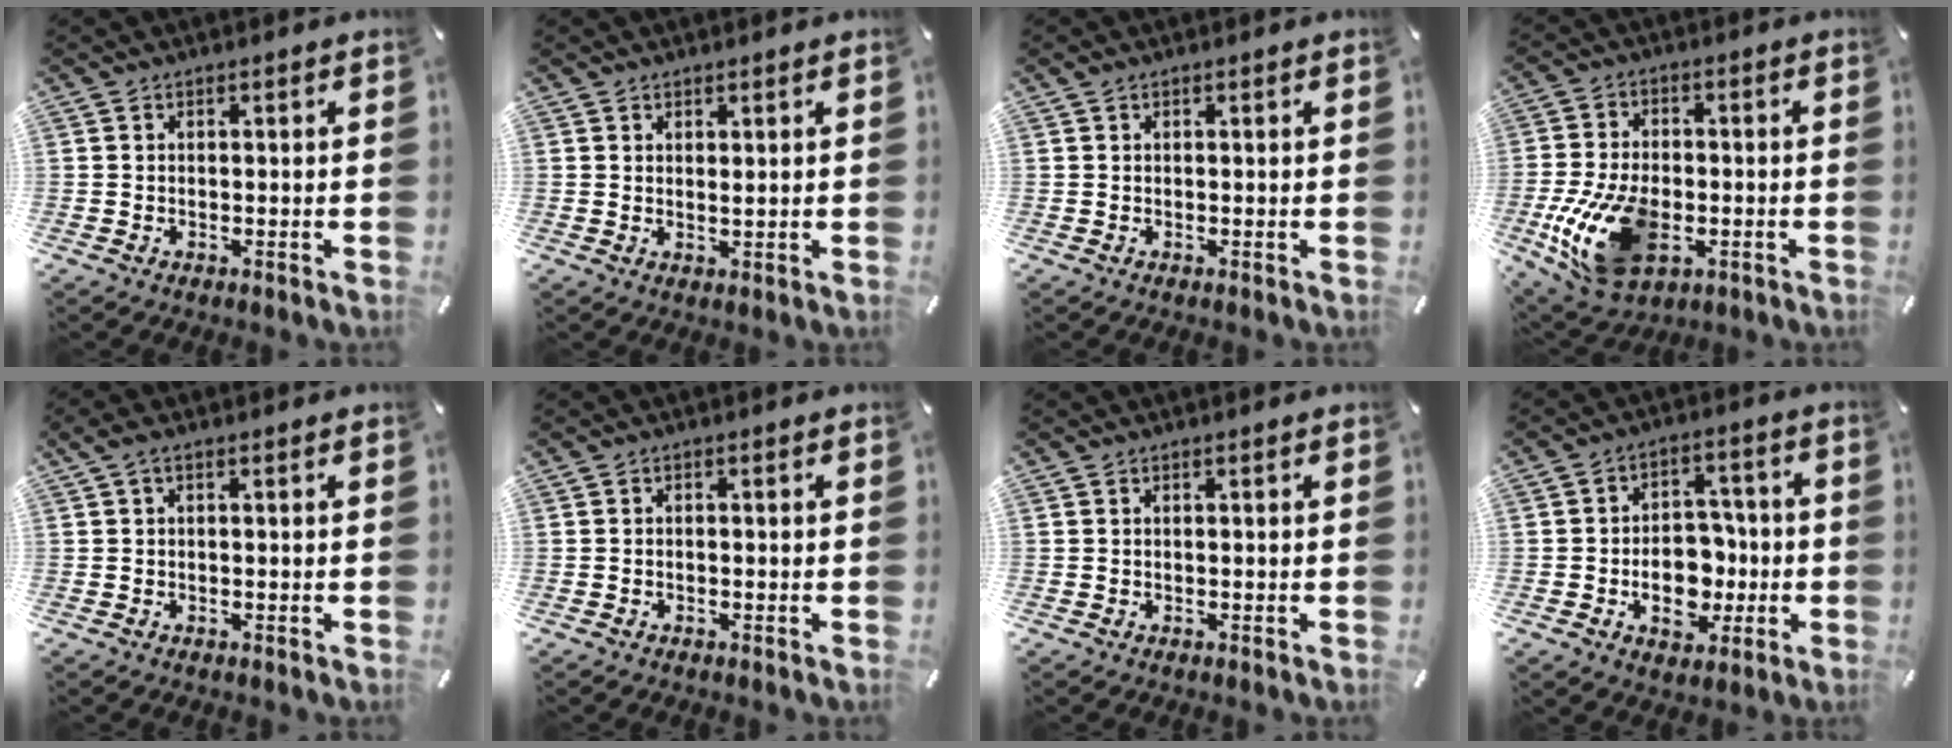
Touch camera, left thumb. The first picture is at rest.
{"total": 1.0, "force": [1.0, 0.2, 0.2], "torque": [-0.006, -0.002, 0.019]}
{"total": 0.6, "force": [0.4, 0.4, 0.2], "torque": [-0.005, 0.002, 0.007]}
{"total": 16.7, "force": [-4.2, 10.4, 12.4], "torque": [-0.259, -0.001, -0.069]}
{"total": 1.6, "force": [0.2, 0.5, 1.5], "torque": [-0.029, 0.003, 0.003]}
{"total": 0.6, "force": [-0.4, 0.3, 0.4], "torque": [-0.008, -0.001, -0.008]}
{"total": 0.0}
{"total": 11.0, "force": [-2.7, 8.2, 6.8], "torque": [-0.101, 0.012, -0.044]}